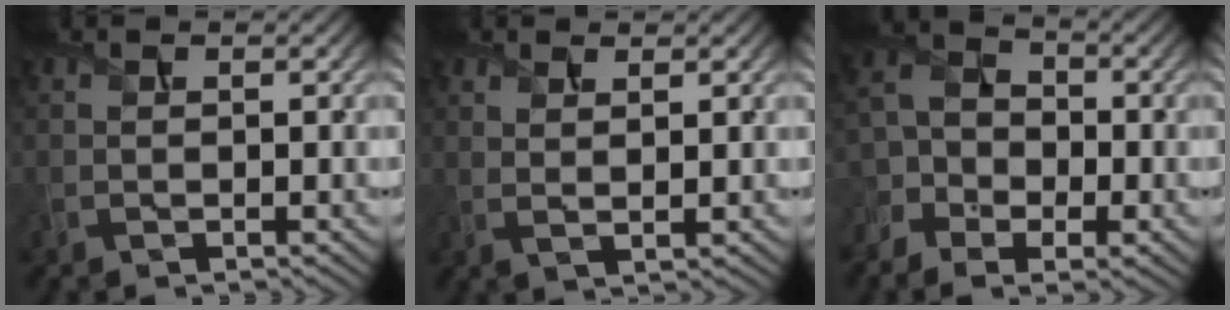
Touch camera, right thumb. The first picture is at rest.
{"total": 1.9, "force": [1.3, 0.4, 1.4], "torque": [-0.028, -0.005, 0.026]}
{"total": 8.3, "force": [-4.8, 5.4, 4.1], "torque": [-0.090, -0.018, -0.094]}